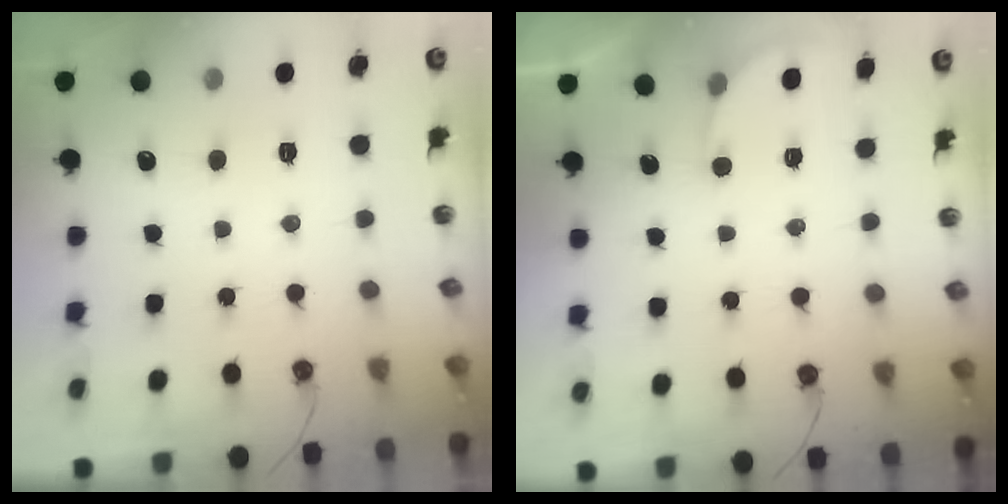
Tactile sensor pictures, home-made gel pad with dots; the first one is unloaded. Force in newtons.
{"total": 2.1, "press": 2.1, "slide": 0.2}